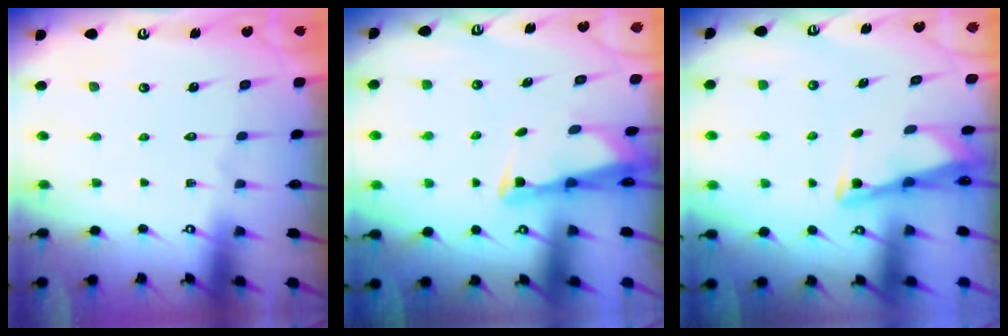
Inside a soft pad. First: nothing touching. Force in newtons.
{"total": 2.8, "press": 2.7, "slide": 0.6}
{"total": 3.0, "press": 3.0, "slide": 0.3}